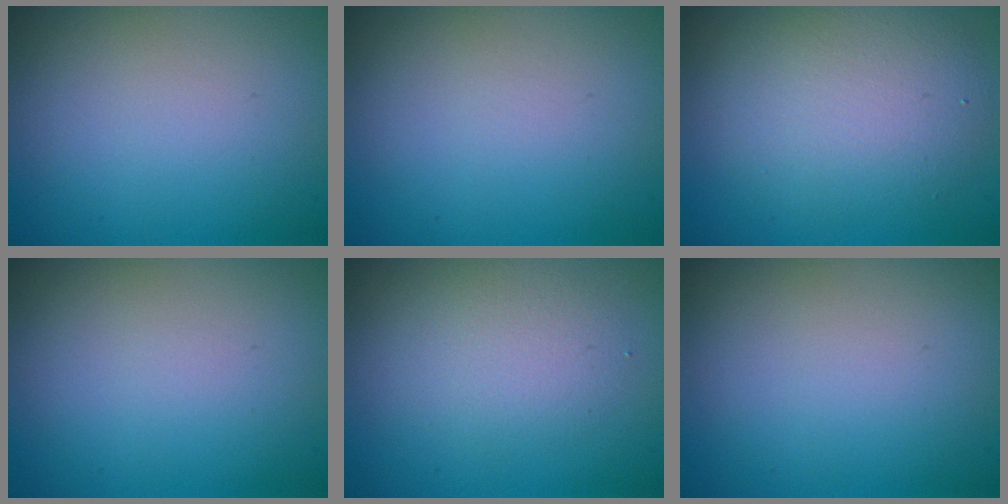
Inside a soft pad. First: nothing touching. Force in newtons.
{"total": 0.0}
{"total": 5.4, "press": 5.3, "slide": 0.2}
{"total": 0.0}
{"total": 2.6, "press": 2.6, "slide": 0.2}
{"total": 0.0}